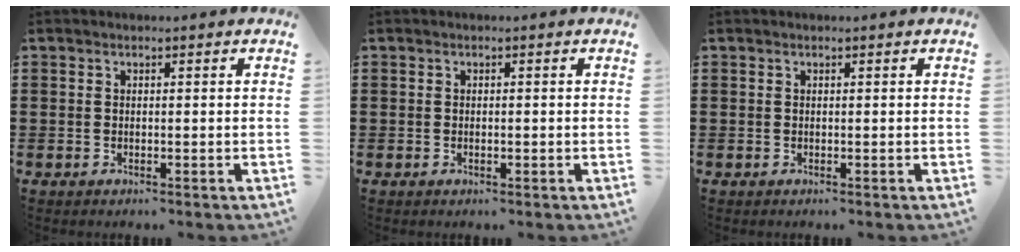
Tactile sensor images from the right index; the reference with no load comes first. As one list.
[{"total": 0.5, "force": [-0.1, 0.2, 0.5], "torque": [-0.011, -0.002, -0.001]}, {"total": 0.0}]